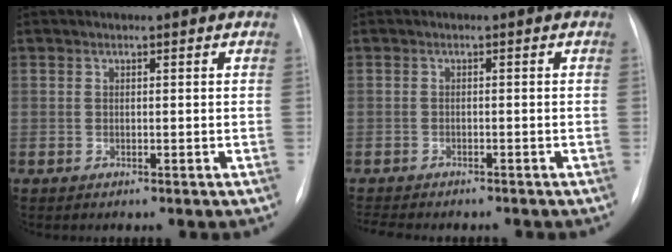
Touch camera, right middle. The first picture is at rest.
{"total": 7.4, "force": [-6.4, 1.9, 3.0], "torque": [-0.046, -0.003, -0.089]}